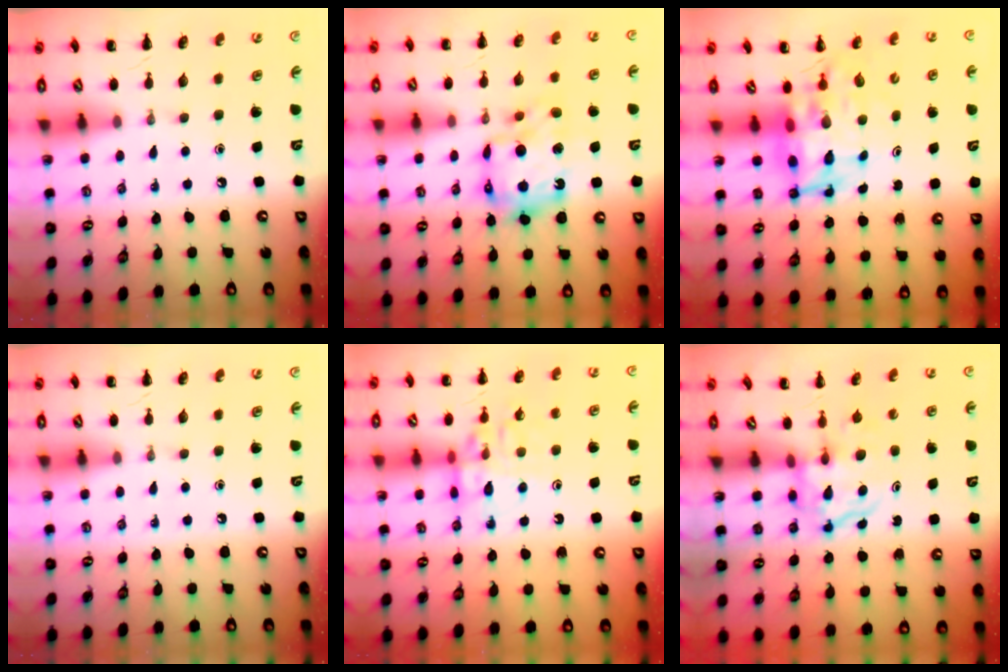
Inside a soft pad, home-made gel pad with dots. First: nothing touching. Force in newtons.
{"total": 13.6, "press": 13.5, "slide": 1.5}
{"total": 7.1, "press": 6.8, "slide": 2.1}
{"total": 0.0}
{"total": 12.3, "press": 12.1, "slide": 1.7}
{"total": 3.7, "press": 3.7, "slide": 0.4}